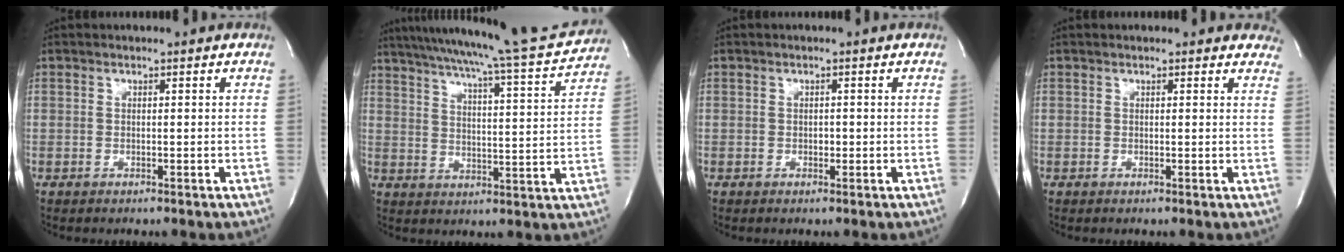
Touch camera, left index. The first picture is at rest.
{"total": 20.7, "force": [18.8, -0.2, 8.7], "torque": [-0.143, -0.046, 0.248]}
{"total": 1.1, "force": [-1.0, 0.5, 0.4], "torque": [-0.005, -0.010, -0.017]}
{"total": 7.1, "force": [6.4, 2.7, 1.3], "torque": [0.013, 0.008, 0.044]}